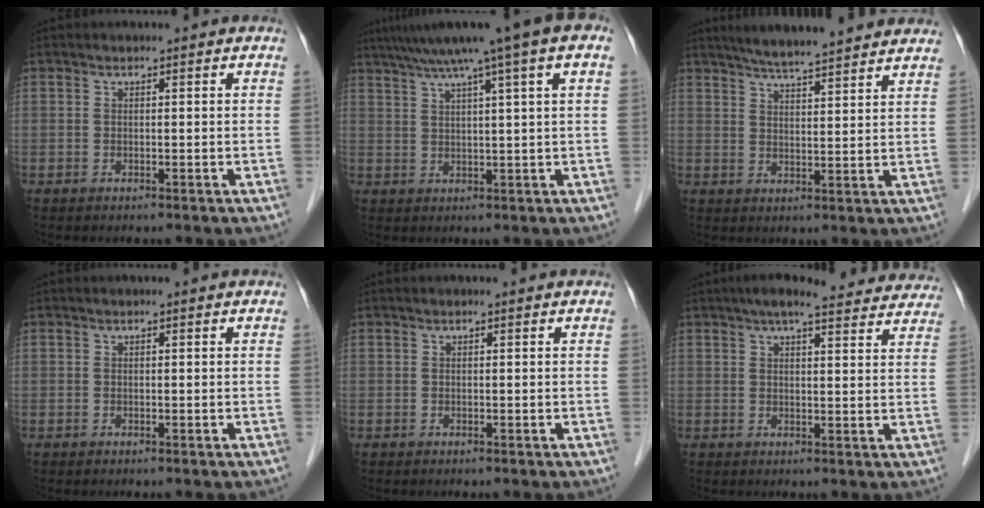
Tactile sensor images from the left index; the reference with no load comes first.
{"total": 12.1, "force": [7.2, -0.8, 9.7], "torque": [-0.150, 0.042, 0.101]}
{"total": 12.9, "force": [11.3, 0.8, 6.1], "torque": [-0.092, 0.022, 0.150]}
{"total": 0.0}
{"total": 0.0}
{"total": 17.8, "force": [16.1, 3.2, 7.0], "torque": [-0.086, 0.028, 0.191]}